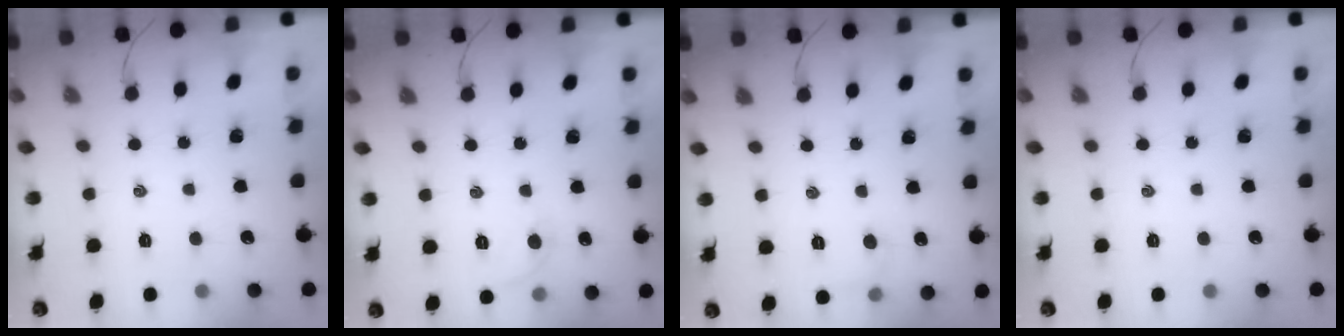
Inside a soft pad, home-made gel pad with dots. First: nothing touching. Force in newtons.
{"total": 5.8, "press": 5.6, "slide": 1.4}
{"total": 4.2, "press": 4.0, "slide": 1.3}
{"total": 0.0}